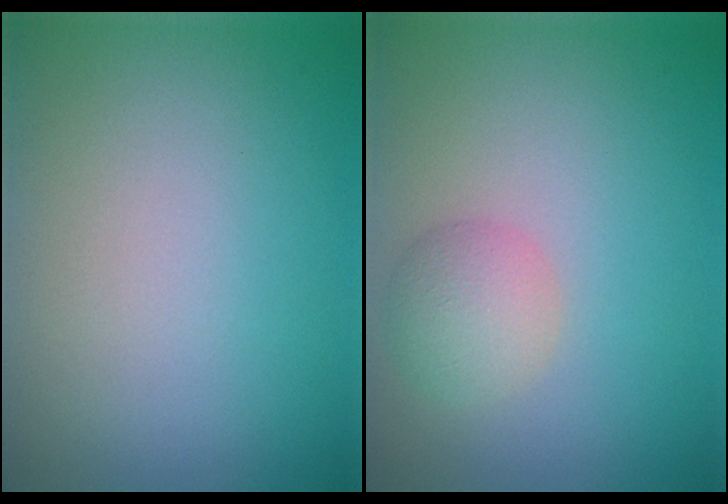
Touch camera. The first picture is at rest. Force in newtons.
{"total": 2.6, "press": 2.6, "slide": 0.1}